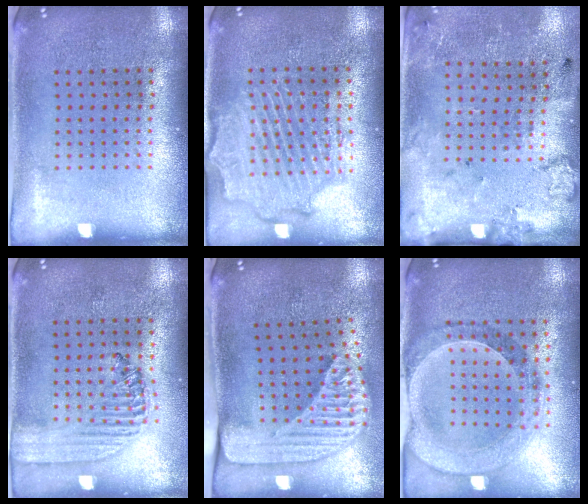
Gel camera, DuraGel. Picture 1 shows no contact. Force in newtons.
{"total": 2.3, "press": 2.2, "slide": 0.6}
{"total": 2.3, "press": 1.4, "slide": 1.9}
{"total": 1.4, "press": 1.3, "slide": 0.5}
{"total": 2.5, "press": 1.7, "slide": 1.8}
{"total": 0.9, "press": 0.9, "slide": 0.2}